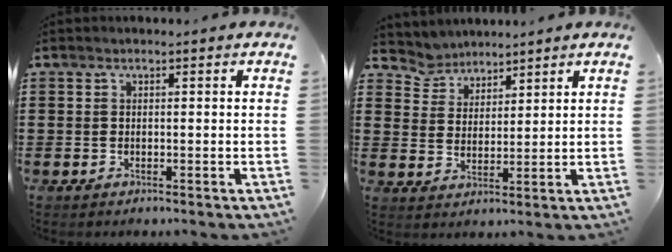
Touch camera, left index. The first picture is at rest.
{"total": 4.2, "force": [3.7, 1.7, -0.7], "torque": [-0.010, -0.012, 0.069]}